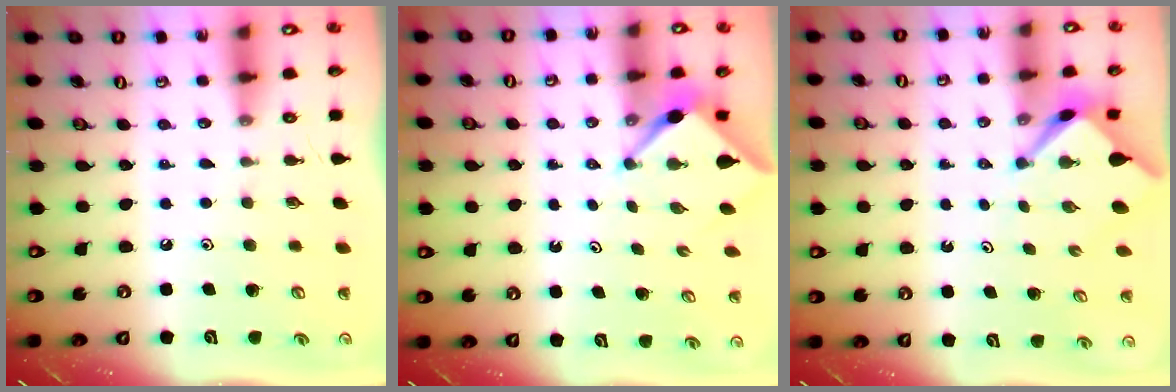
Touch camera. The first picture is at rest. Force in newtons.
{"total": 3.8, "press": 3.8, "slide": 0.3}
{"total": 2.8, "press": 2.7, "slide": 0.4}